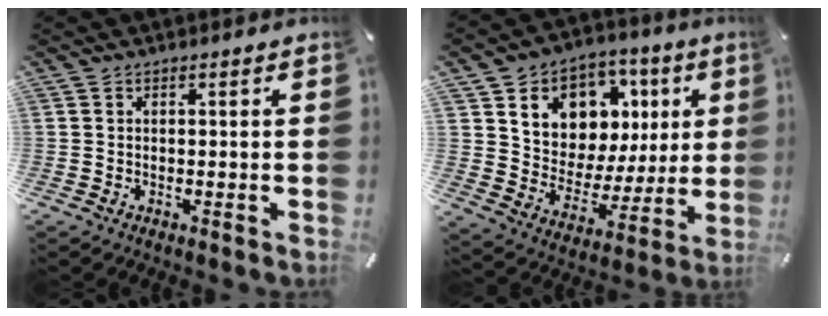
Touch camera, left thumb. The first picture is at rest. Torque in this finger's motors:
{"motor_torque": [2.44, 2.57, 1.45, -1.14, 0.19]}